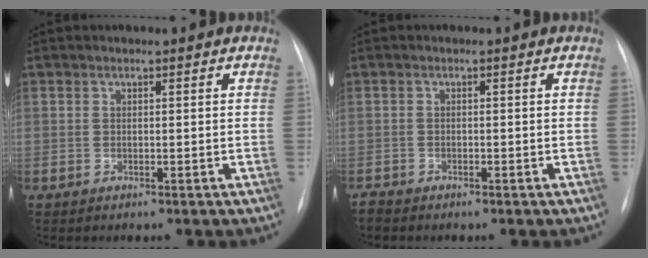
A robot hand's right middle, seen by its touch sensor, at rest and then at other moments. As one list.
[{"total": 1.2, "force": [-1.1, 0.4, 0.1], "torque": [-0.005, -0.002, -0.019]}]